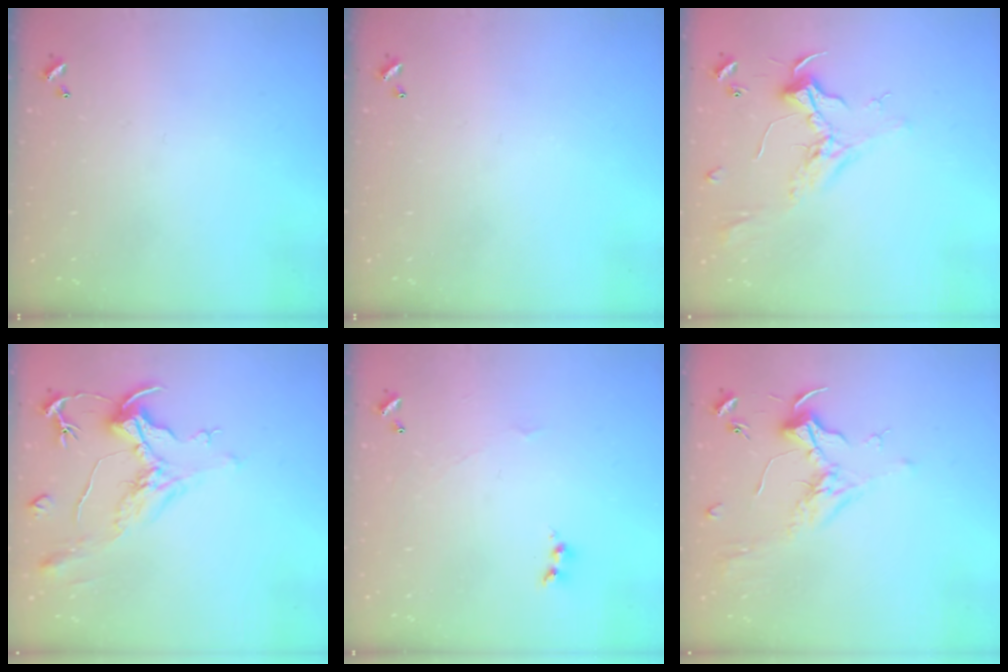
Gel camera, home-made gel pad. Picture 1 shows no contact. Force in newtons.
{"total": 0.0}
{"total": 2.5, "press": 2.3, "slide": 0.8}
{"total": 2.1, "press": 1.7, "slide": 1.3}
{"total": 1.7, "press": 1.6, "slide": 0.6}
{"total": 1.8, "press": 1.7, "slide": 0.7}